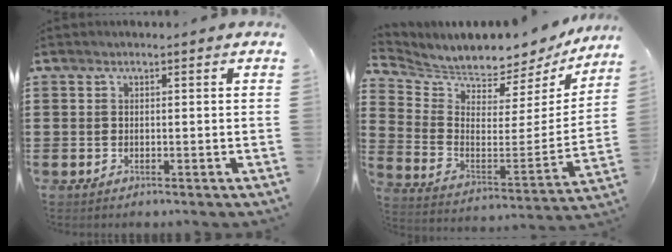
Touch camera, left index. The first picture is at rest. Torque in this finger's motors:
{"motor_torque": [2.14, 0.00, 0.24, 0.03]}